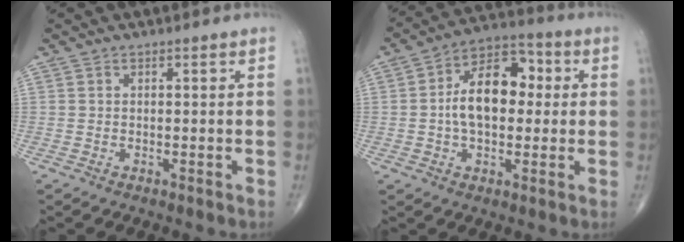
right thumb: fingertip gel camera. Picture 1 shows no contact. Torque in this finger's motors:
{"motor_torque": [0.19, 0.40, 1.37, 0.25, 0.15]}